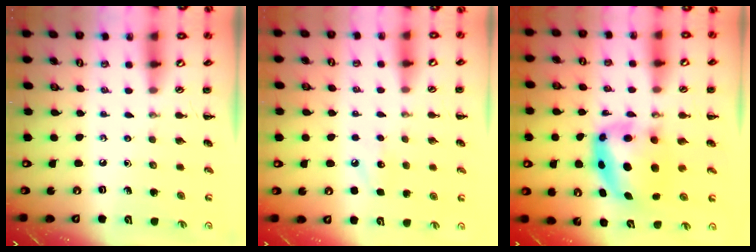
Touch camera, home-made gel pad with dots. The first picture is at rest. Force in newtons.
{"total": 6.4, "press": 6.2, "slide": 1.5}
{"total": 6.2, "press": 6.1, "slide": 1.2}